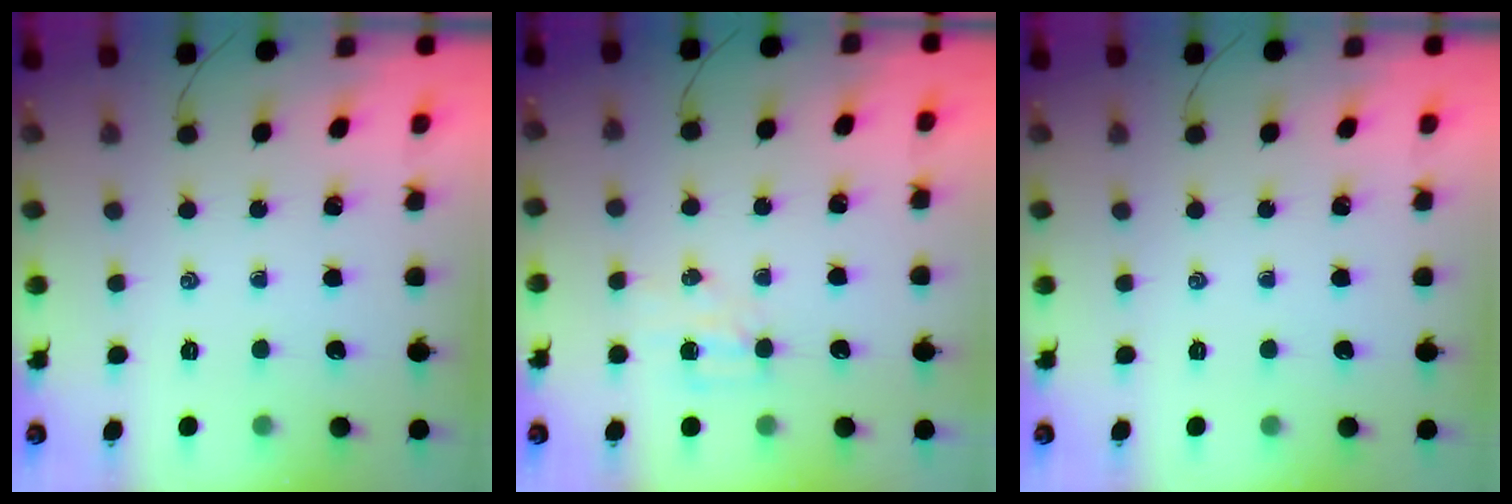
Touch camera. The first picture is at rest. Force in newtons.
{"total": 4.1, "press": 4.0, "slide": 1.0}
{"total": 0.0}